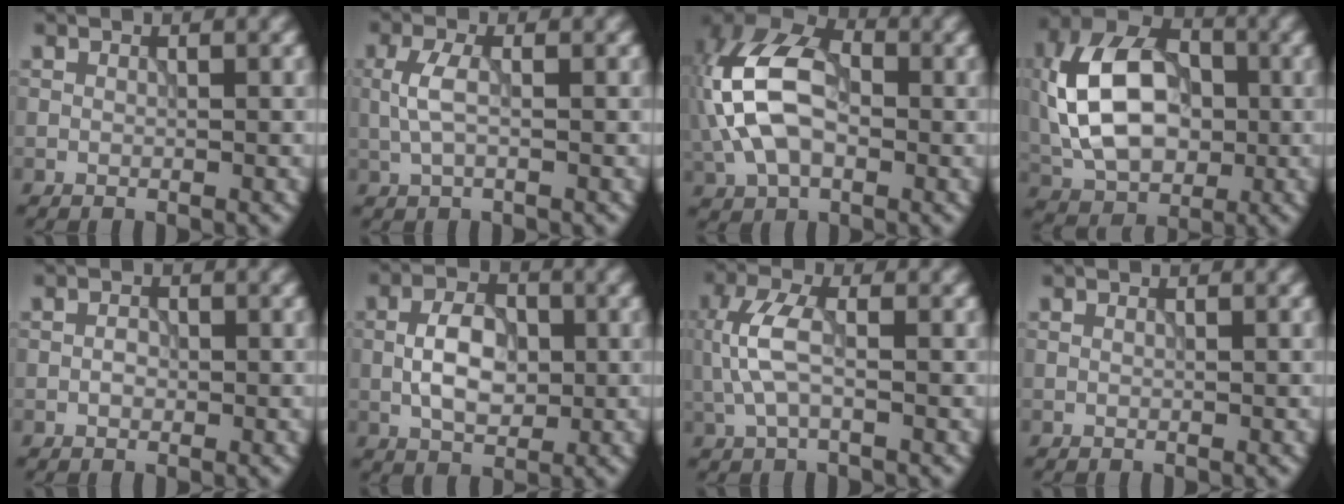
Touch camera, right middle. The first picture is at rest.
{"total": 2.5, "force": [0.0, 1.0, 2.3], "torque": [-0.056, 0.004, -0.003]}
{"total": 10.7, "force": [0.0, 6.7, 8.4], "torque": [-0.191, 0.026, -0.019]}
{"total": 11.5, "force": [0.0, 7.5, 8.7], "torque": [-0.176, 0.024, -0.016]}
{"total": 1.0, "force": [-0.3, 0.7, 0.7], "torque": [-0.012, 0.001, -0.008]}
{"total": 4.7, "force": [-0.4, 2.8, 3.8], "torque": [-0.070, 0.005, -0.009]}
{"total": 4.0, "force": [0.0, 1.8, 3.6], "torque": [-0.086, 0.007, -0.004]}
{"total": 0.0}